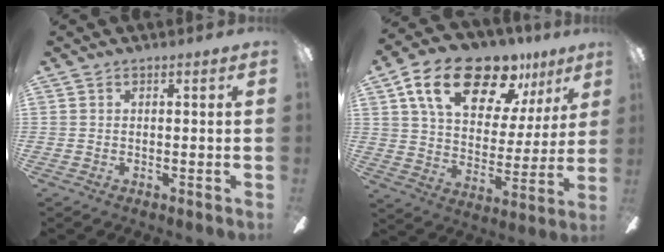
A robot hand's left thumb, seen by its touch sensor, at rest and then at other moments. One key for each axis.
{"total": 21.7, "fx": 13.2, "fy": 10.8, "fz": 13.3, "tx": -0.223, "ty": -0.061, "tz": 0.228}